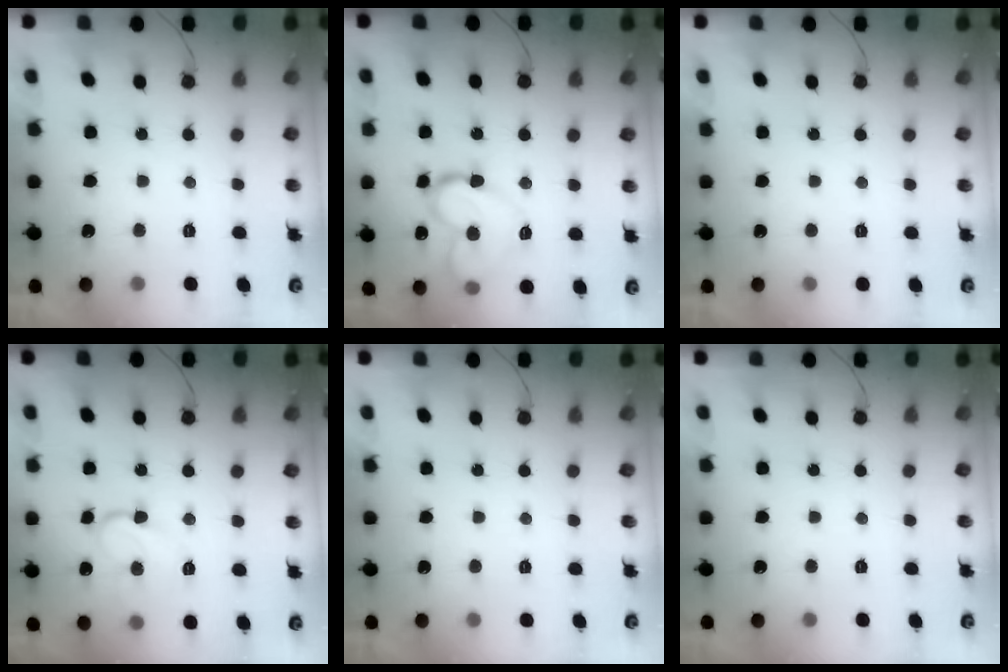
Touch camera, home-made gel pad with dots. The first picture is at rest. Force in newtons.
{"total": 13.5, "press": 13.4, "slide": 1.3}
{"total": 1.7, "press": 1.6, "slide": 0.0}
{"total": 10.3, "press": 10.2, "slide": 1.1}
{"total": 1.8, "press": 1.8, "slide": 0.1}
{"total": 0.0}